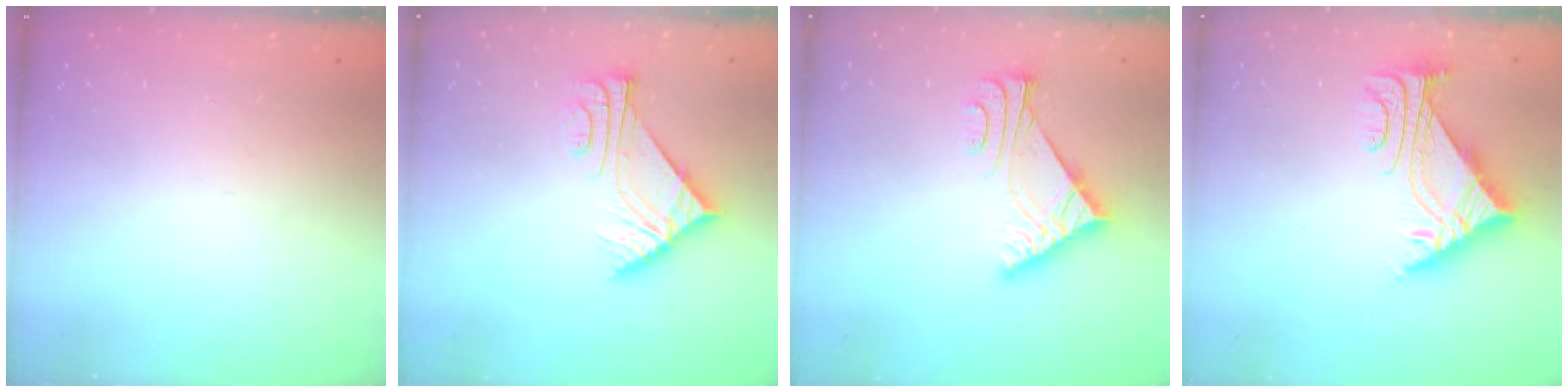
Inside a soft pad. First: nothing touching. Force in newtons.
{"total": 6.9, "press": 6.8, "slide": 0.8}
{"total": 7.9, "press": 7.7, "slide": 1.5}
{"total": 7.5, "press": 7.5, "slide": 0.4}